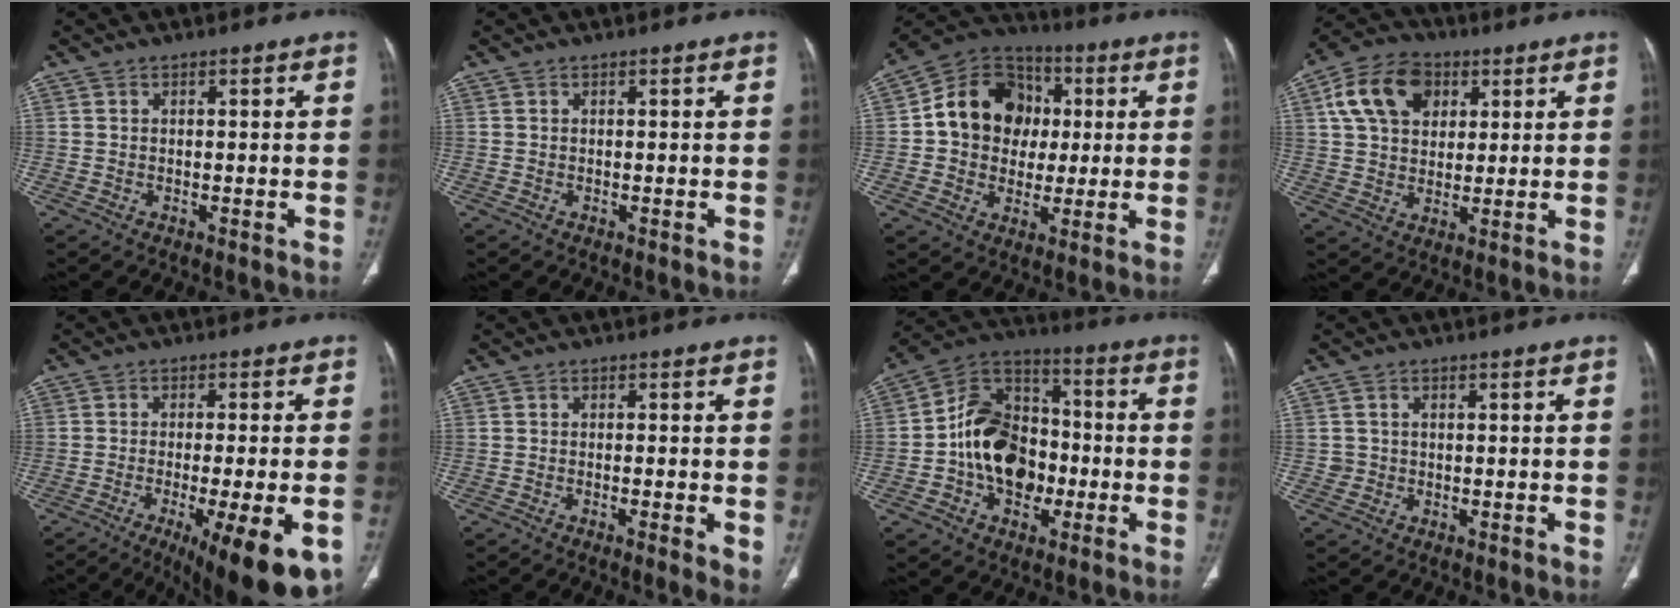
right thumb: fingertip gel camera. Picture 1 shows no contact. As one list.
[{"total": 0.0}, {"total": 15.8, "force": [1.7, 13.4, 8.2], "torque": [-0.098, 0.021, 0.023]}, {"total": 13.3, "force": [4.7, 9.5, 8.1], "torque": [-0.127, 0.003, 0.078]}, {"total": 17.2, "force": [-8.2, 4.1, 14.5], "torque": [-0.162, -0.008, -0.111]}, {"total": 3.6, "force": [-0.8, 0.6, 3.4], "torque": [-0.060, -0.012, -0.015]}, {"total": 17.2, "force": [-3.0, 12.7, 11.2], "torque": [-0.144, 0.040, -0.058]}, {"total": 1.5, "force": [-0.1, 1.5, 0.2], "torque": [0.002, 0.005, 0.001]}]